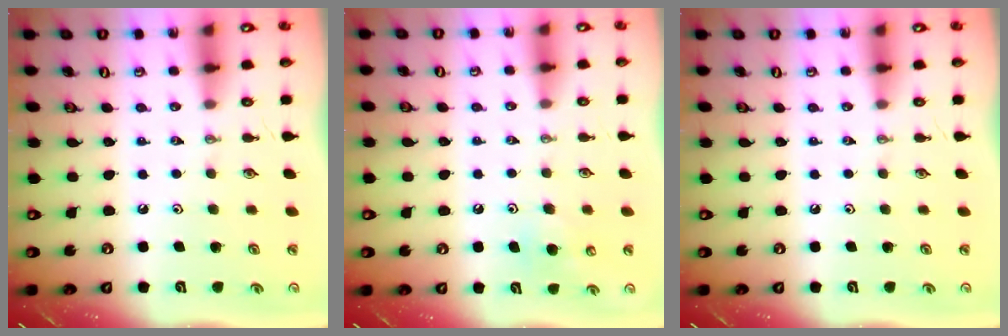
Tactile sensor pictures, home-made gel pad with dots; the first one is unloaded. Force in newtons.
{"total": 8.2, "press": 8.1, "slide": 1.1}
{"total": 0.0}